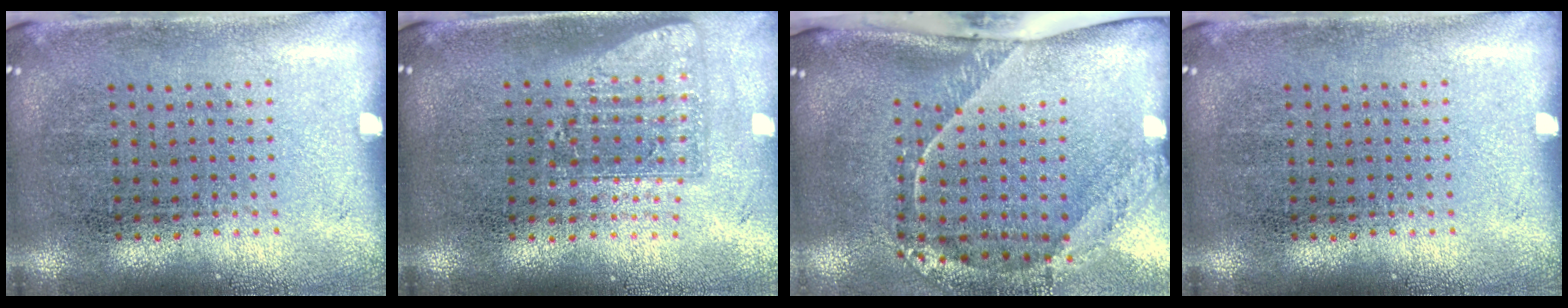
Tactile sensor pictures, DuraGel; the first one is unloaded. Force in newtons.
{"total": 1.6, "press": 1.2, "slide": 1.0}
{"total": 2.7, "press": 1.8, "slide": 2.0}
{"total": 0.0}